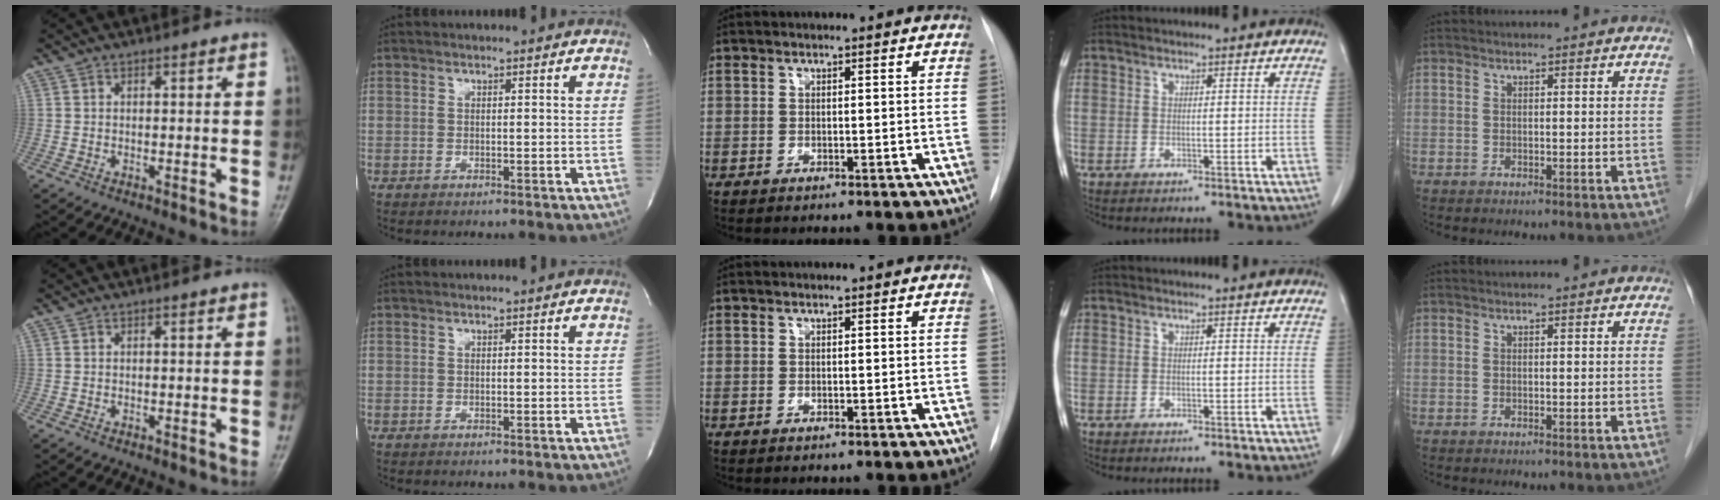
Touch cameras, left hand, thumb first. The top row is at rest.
{}